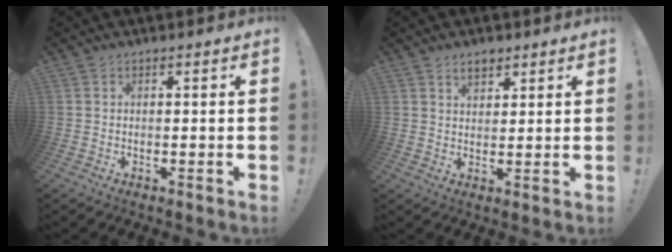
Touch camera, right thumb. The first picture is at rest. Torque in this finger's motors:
{"motor_torque": [-0.29, 0.41, 0.31, 0.21, 0.00]}